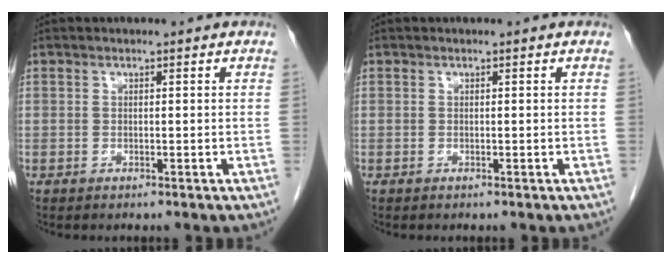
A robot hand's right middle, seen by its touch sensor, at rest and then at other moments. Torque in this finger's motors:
{"motor_torque": [-0.06, 0.06, -0.01, 0.00]}